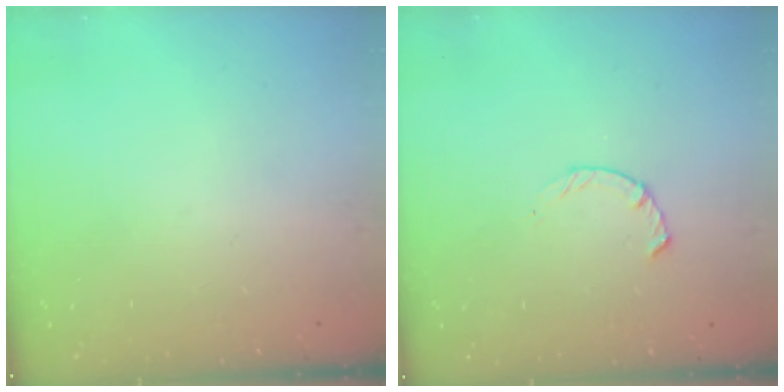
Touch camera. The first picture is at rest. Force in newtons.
{"total": 2.3, "press": 2.2, "slide": 0.4}